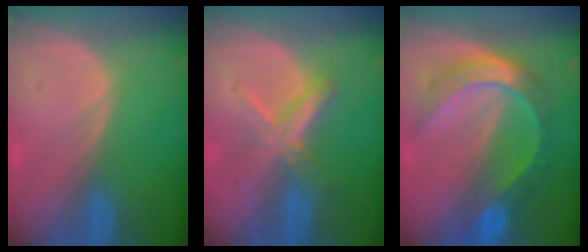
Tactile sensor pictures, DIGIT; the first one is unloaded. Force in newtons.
{"total": 6.4, "press": 5.7, "slide": 3.0}
{"total": 8.4, "press": 8.3, "slide": 0.9}